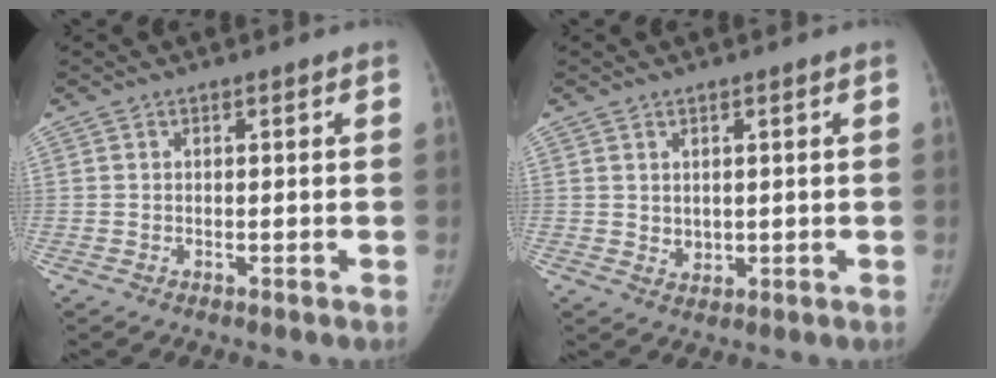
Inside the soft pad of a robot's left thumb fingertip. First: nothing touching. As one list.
[{"total": 2.3, "force": [1.0, 1.7, 1.2], "torque": [-0.014, -0.011, 0.026]}]